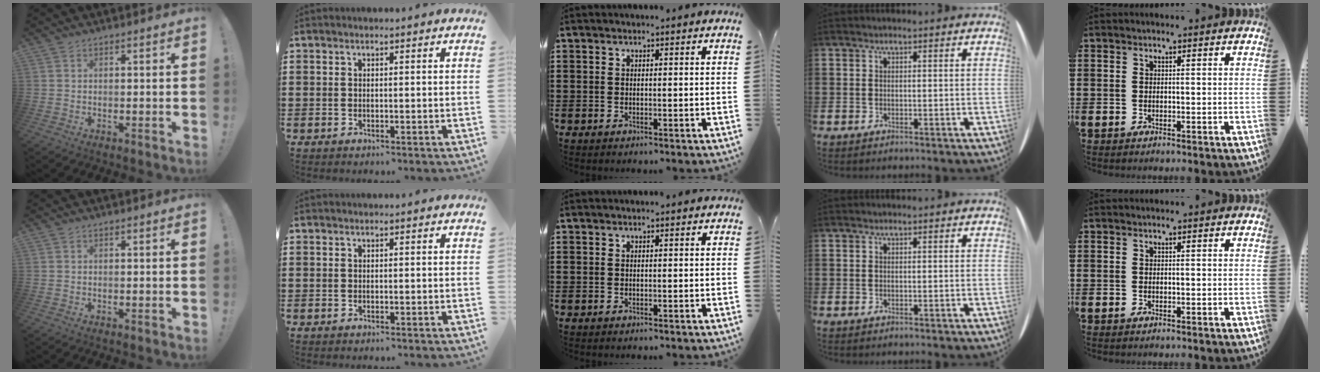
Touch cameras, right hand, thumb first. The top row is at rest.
{}